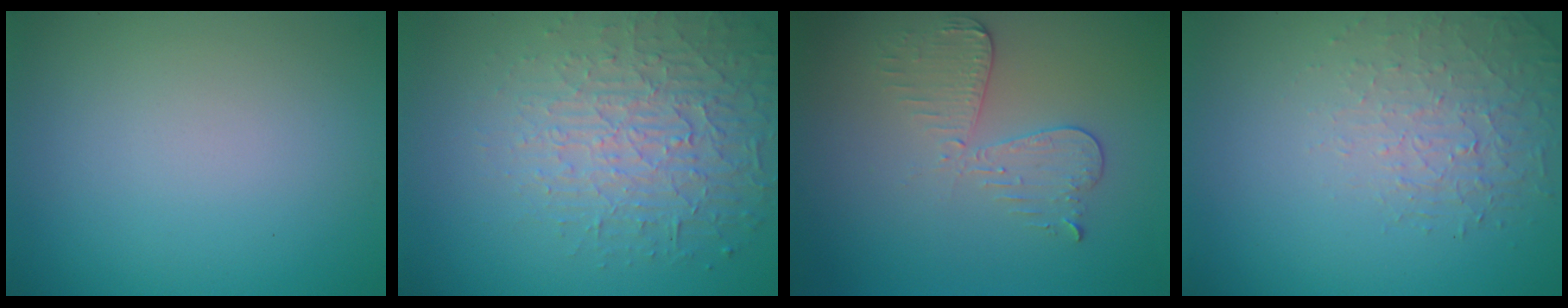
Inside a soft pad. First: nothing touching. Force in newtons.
{"total": 4.7, "press": 4.1, "slide": 2.2}
{"total": 3.0, "press": 2.7, "slide": 1.2}
{"total": 1.6, "press": 1.0, "slide": 1.2}